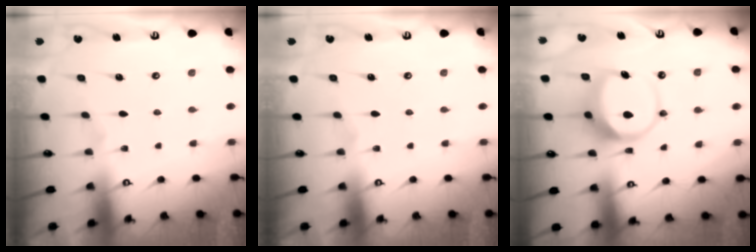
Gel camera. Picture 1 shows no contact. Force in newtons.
{"total": 0.0}
{"total": 9.2, "press": 9.0, "slide": 1.6}